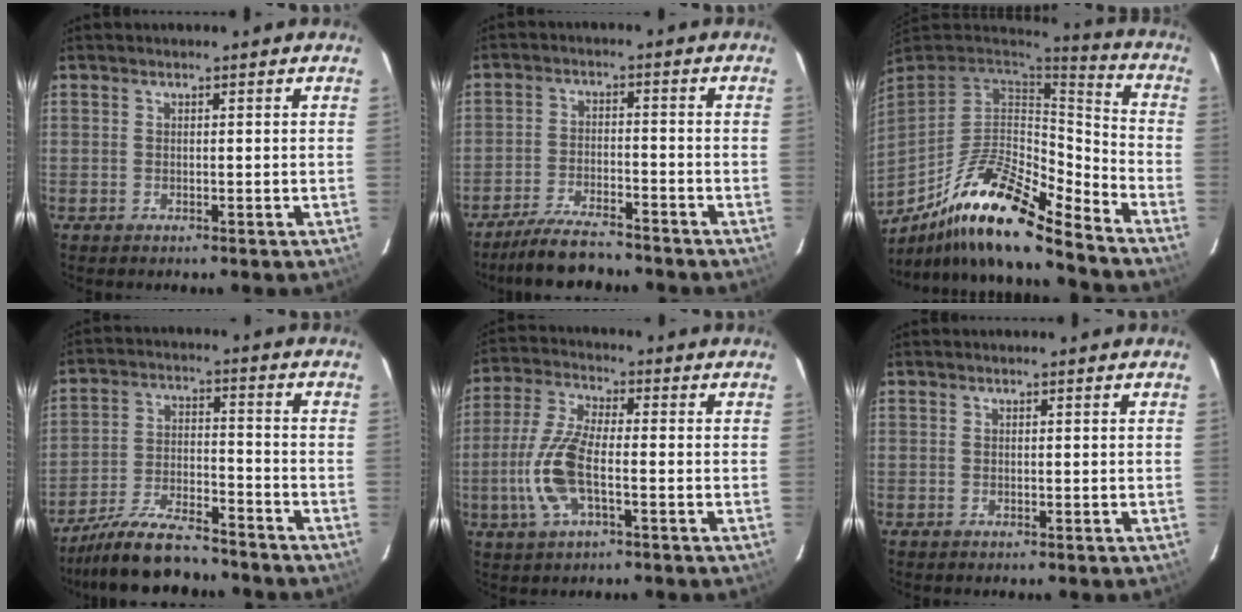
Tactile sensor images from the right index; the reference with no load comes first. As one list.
[{"total": 9.9, "force": [-8.7, 1.9, 4.1], "torque": [-0.102, -0.008, -0.148]}, {"total": 19.3, "force": [-13.4, 4.1, 13.2], "torque": [-0.245, -0.011, -0.253]}, {"total": 15.0, "force": [-13.1, 3.3, 6.5], "torque": [-0.143, -0.016, -0.221]}, {"total": 10.9, "force": [-2.8, 3.6, 9.9], "torque": [-0.221, 0.001, -0.058]}, {"total": 0.0}]